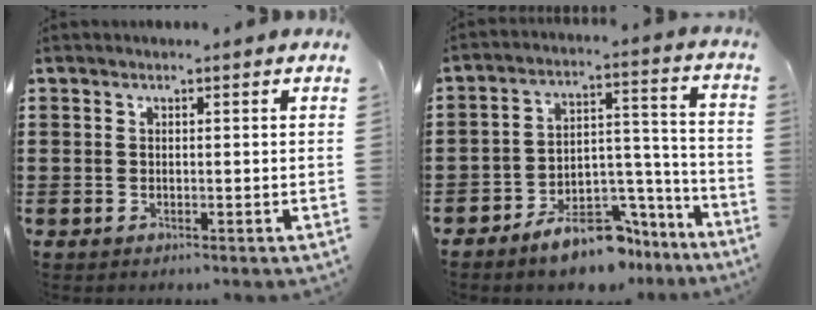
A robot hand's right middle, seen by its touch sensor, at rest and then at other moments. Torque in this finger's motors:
{"motor_torque": [2.01, -0.12, 0.24, 0.15]}